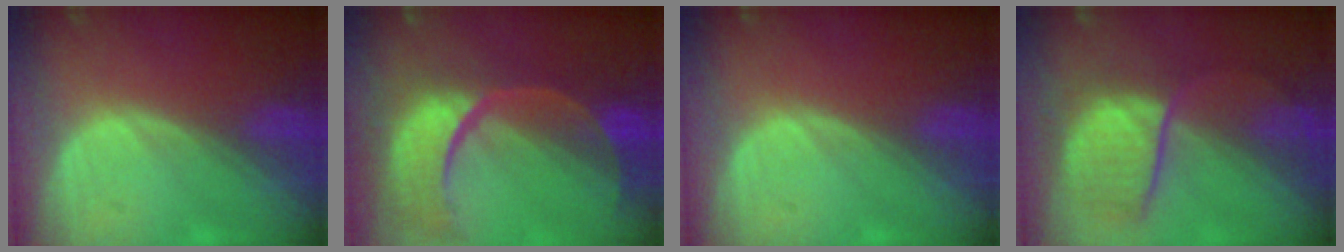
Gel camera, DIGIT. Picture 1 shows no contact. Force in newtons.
{"total": 13.6, "press": 10.9, "slide": 8.2}
{"total": 0.0}
{"total": 7.9, "press": 7.8, "slide": 1.3}